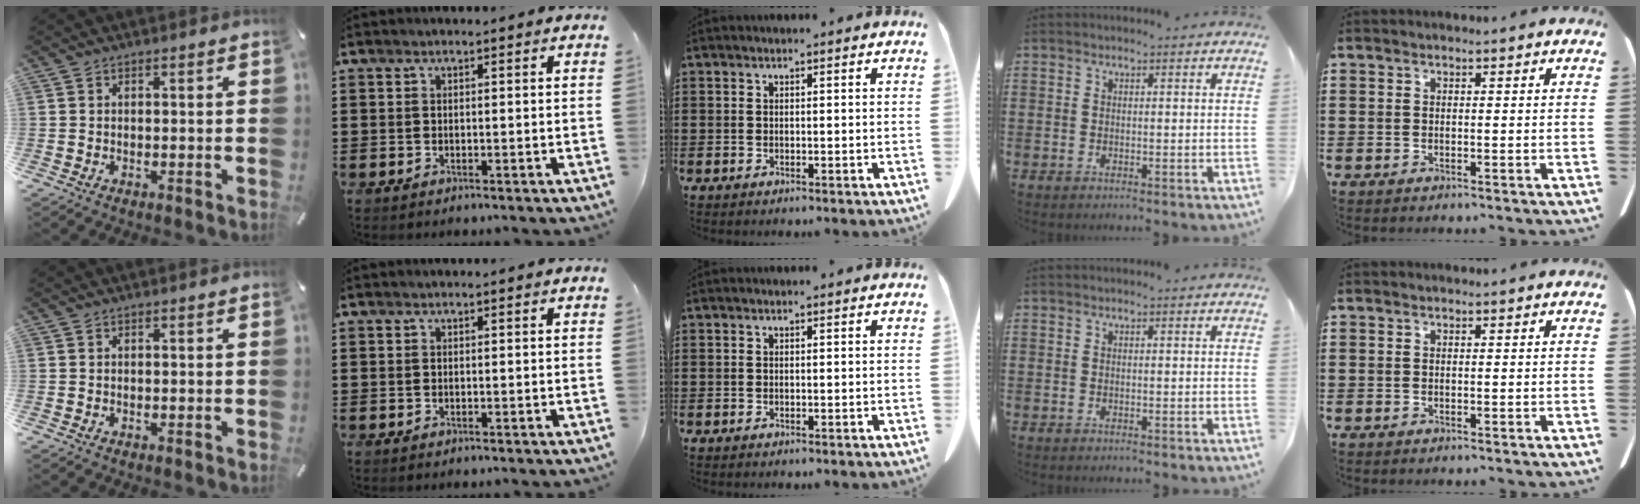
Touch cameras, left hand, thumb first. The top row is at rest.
{}